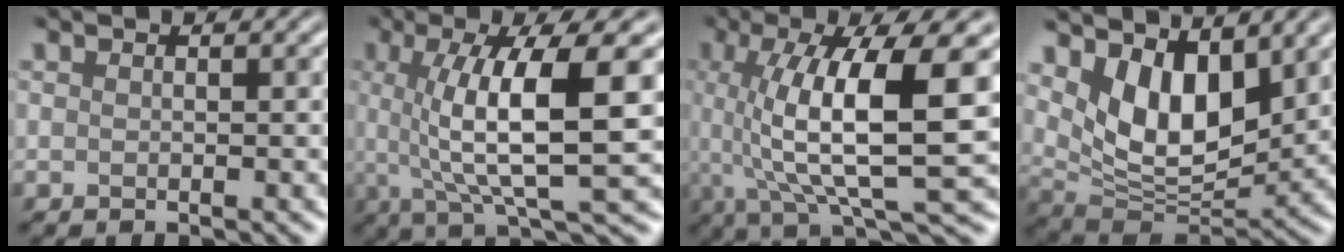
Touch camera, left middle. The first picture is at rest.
{"total": 8.8, "force": [0.6, 1.7, 8.6], "torque": [-0.140, 0.008, 0.030]}
{"total": 9.9, "force": [0.8, 2.3, 9.6], "torque": [-0.174, 0.007, 0.038]}
{"total": 6.4, "force": [2.5, 3.3, 4.9], "torque": [-0.105, -0.016, 0.064]}